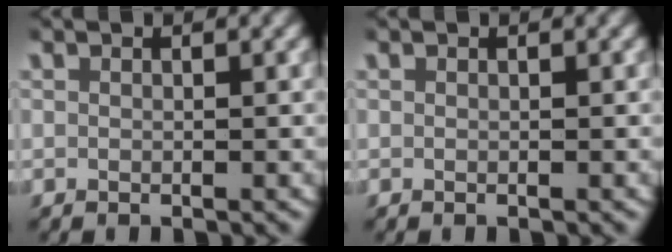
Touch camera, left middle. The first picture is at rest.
{"total": 0.0}